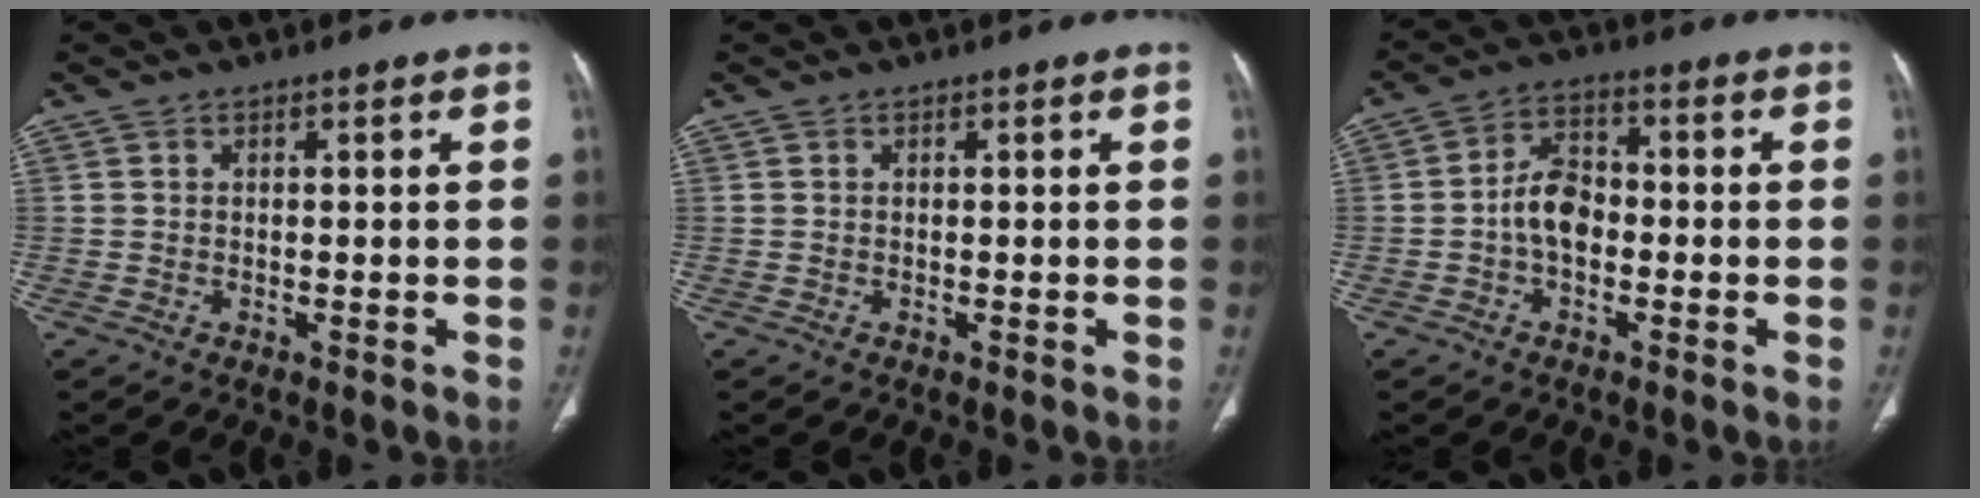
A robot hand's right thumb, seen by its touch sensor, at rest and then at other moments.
{"total": 0.0}
{"total": 6.8, "force": [-1.3, 4.5, 4.8], "torque": [-0.074, 0.025, -0.035]}